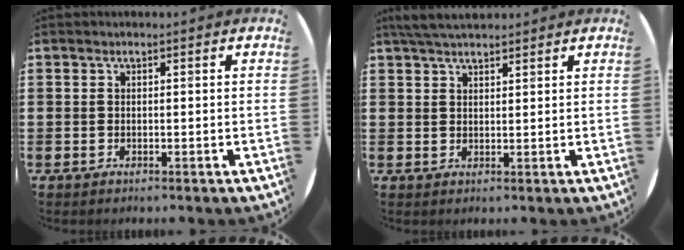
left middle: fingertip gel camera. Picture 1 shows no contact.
{"total": 3.3, "force": [3.1, 0.6, 1.1], "torque": [-0.029, -0.001, 0.058]}